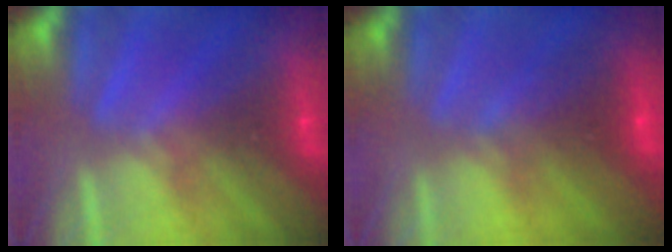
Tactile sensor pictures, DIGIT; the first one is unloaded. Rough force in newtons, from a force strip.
{"total": 5.8}